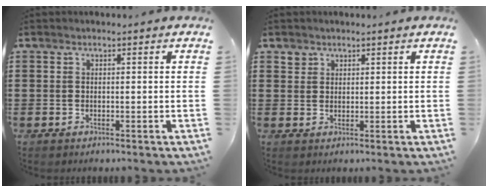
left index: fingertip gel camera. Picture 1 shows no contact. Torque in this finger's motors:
{"motor_torque": [0.13, 0.06, 0.04, -0.01]}